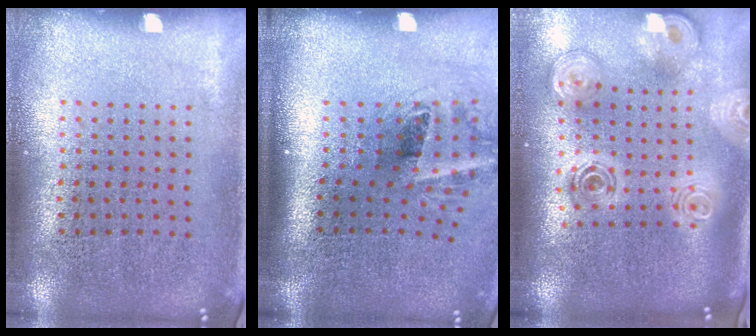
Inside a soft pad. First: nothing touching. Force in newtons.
{"total": 2.2, "press": 1.3, "slide": 1.7}
{"total": 2.7, "press": 1.9, "slide": 1.9}